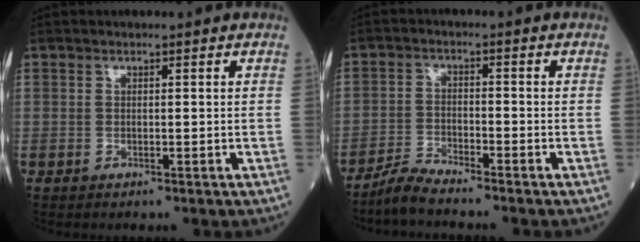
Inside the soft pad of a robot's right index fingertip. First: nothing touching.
{"total": 3.9, "force": [-3.8, -0.4, 0.9], "torque": [-0.020, -0.018, -0.077]}